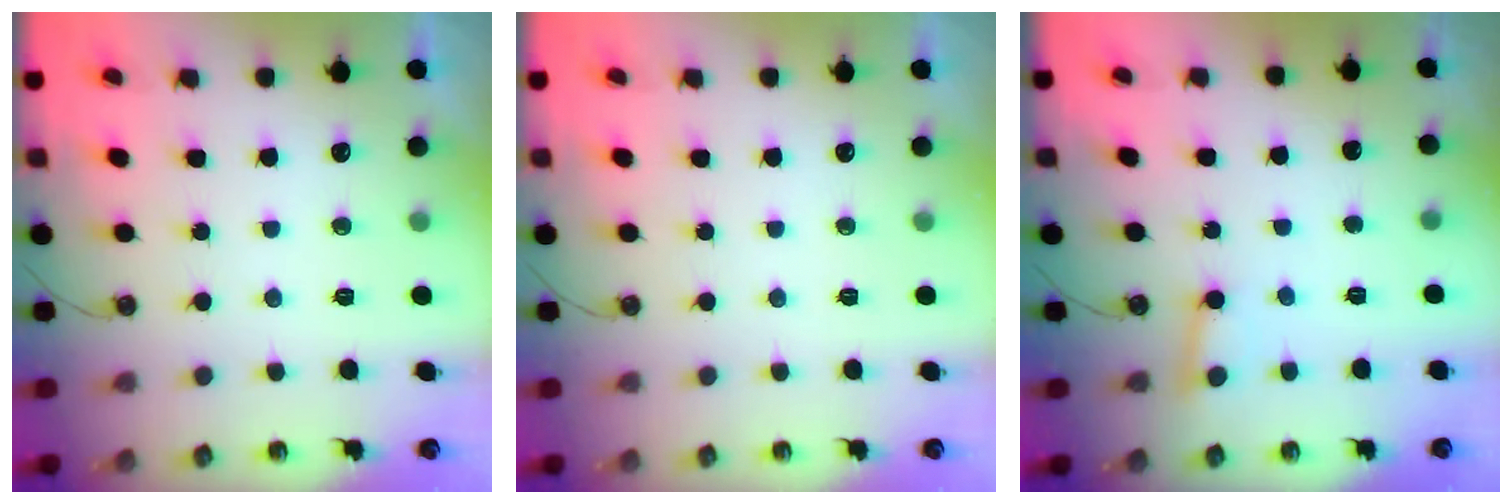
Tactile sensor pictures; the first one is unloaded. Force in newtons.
{"total": 0.0}
{"total": 2.8, "press": 2.7, "slide": 0.6}